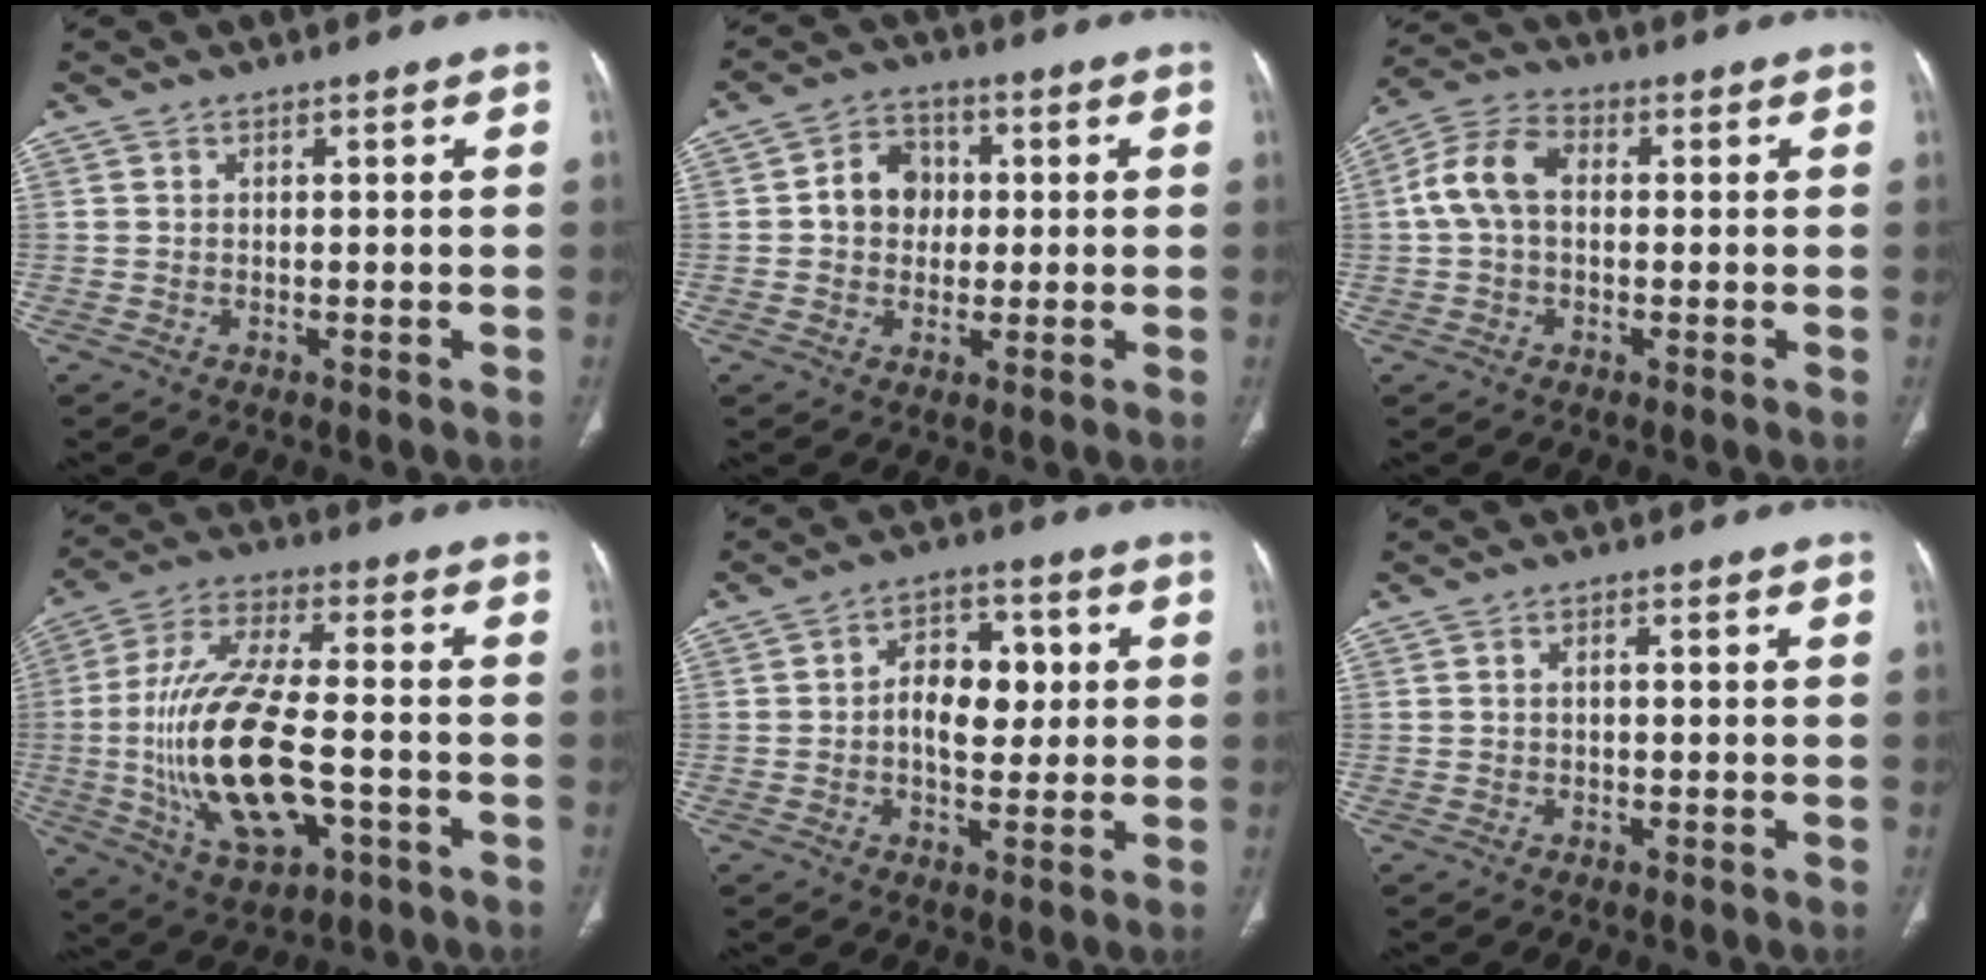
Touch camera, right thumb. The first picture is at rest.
{"total": 7.3, "force": [0.6, 6.2, 3.9], "torque": [-0.033, 0.013, 0.002]}
{"total": 8.3, "force": [0.5, 5.5, 6.2], "torque": [-0.127, 0.029, 0.003]}
{"total": 20.7, "force": [-4.0, 8.7, 18.4], "torque": [-0.371, 0.017, -0.060]}
{"total": 9.0, "force": [0.6, 5.7, 6.9], "torque": [-0.079, 0.015, 0.005]}
{"total": 0.7, "force": [-0.1, 0.4, 0.6], "torque": [-0.013, 0.002, -0.003]}